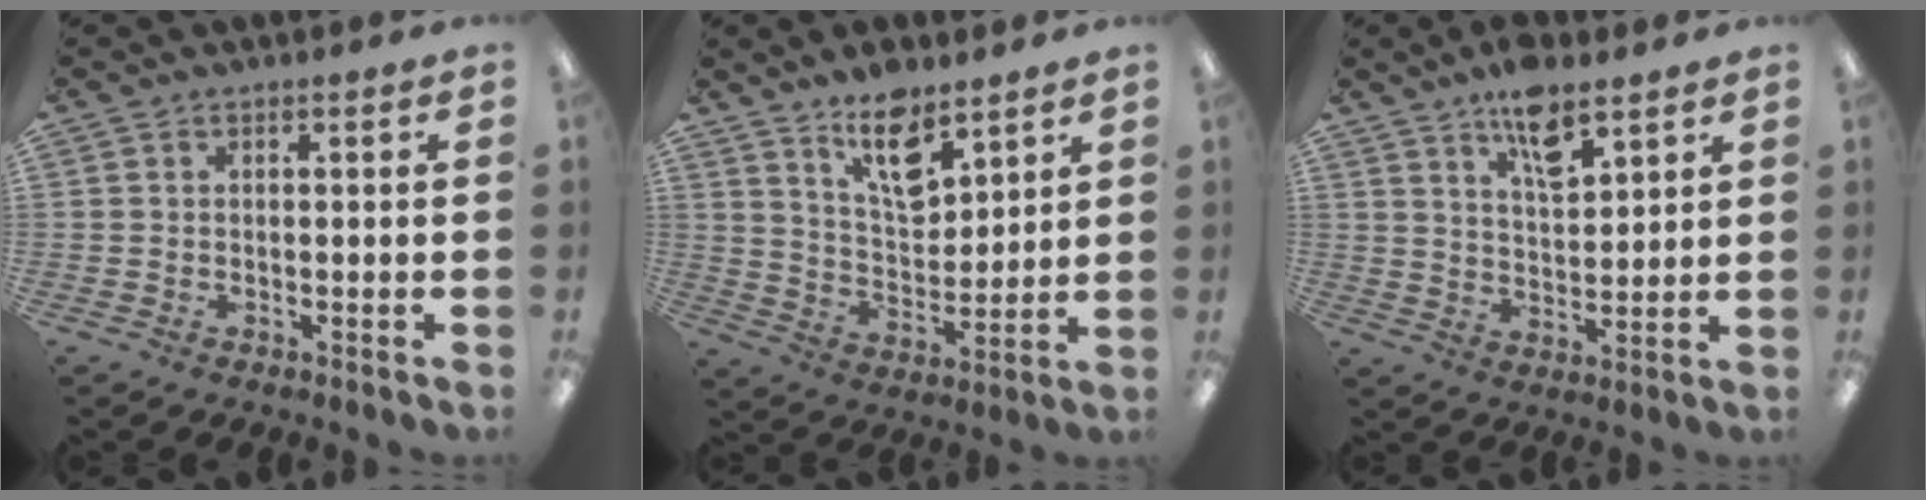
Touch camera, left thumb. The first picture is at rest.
{"total": 12.2, "force": [8.7, 5.4, 6.6], "torque": [-0.102, -0.047, 0.155]}
{"total": 9.6, "force": [6.9, 3.5, 5.7], "torque": [-0.089, -0.035, 0.119]}